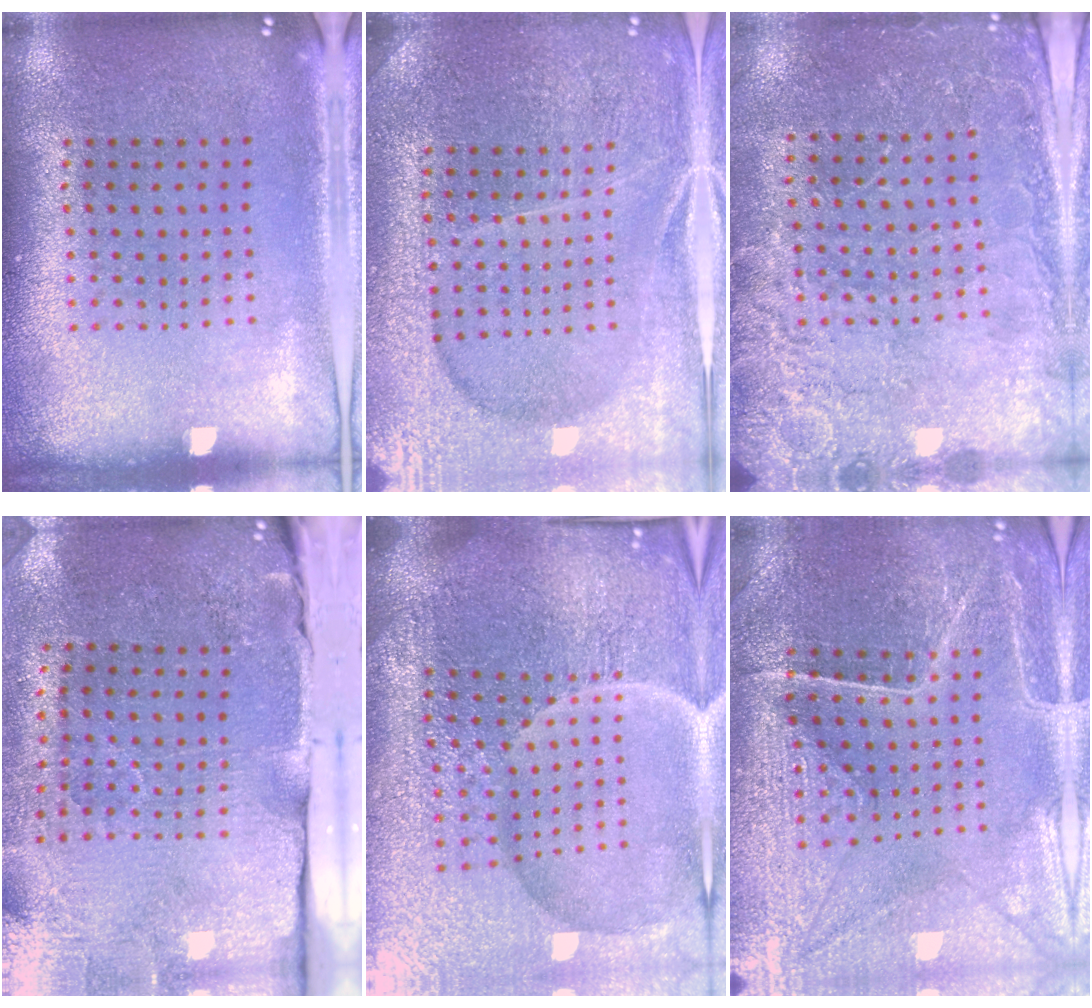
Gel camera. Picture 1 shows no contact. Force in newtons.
{"total": 4.1, "press": 4.0, "slide": 1.2}
{"total": 2.8, "press": 2.7, "slide": 0.4}
{"total": 4.8, "press": 3.8, "slide": 2.8}
{"total": 6.6, "press": 5.9, "slide": 2.9}
{"total": 3.4, "press": 3.4, "slide": 0.3}